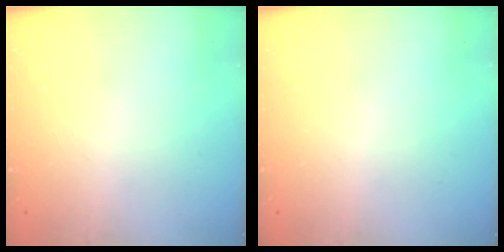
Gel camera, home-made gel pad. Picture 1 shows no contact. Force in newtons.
{"total": 0.0}